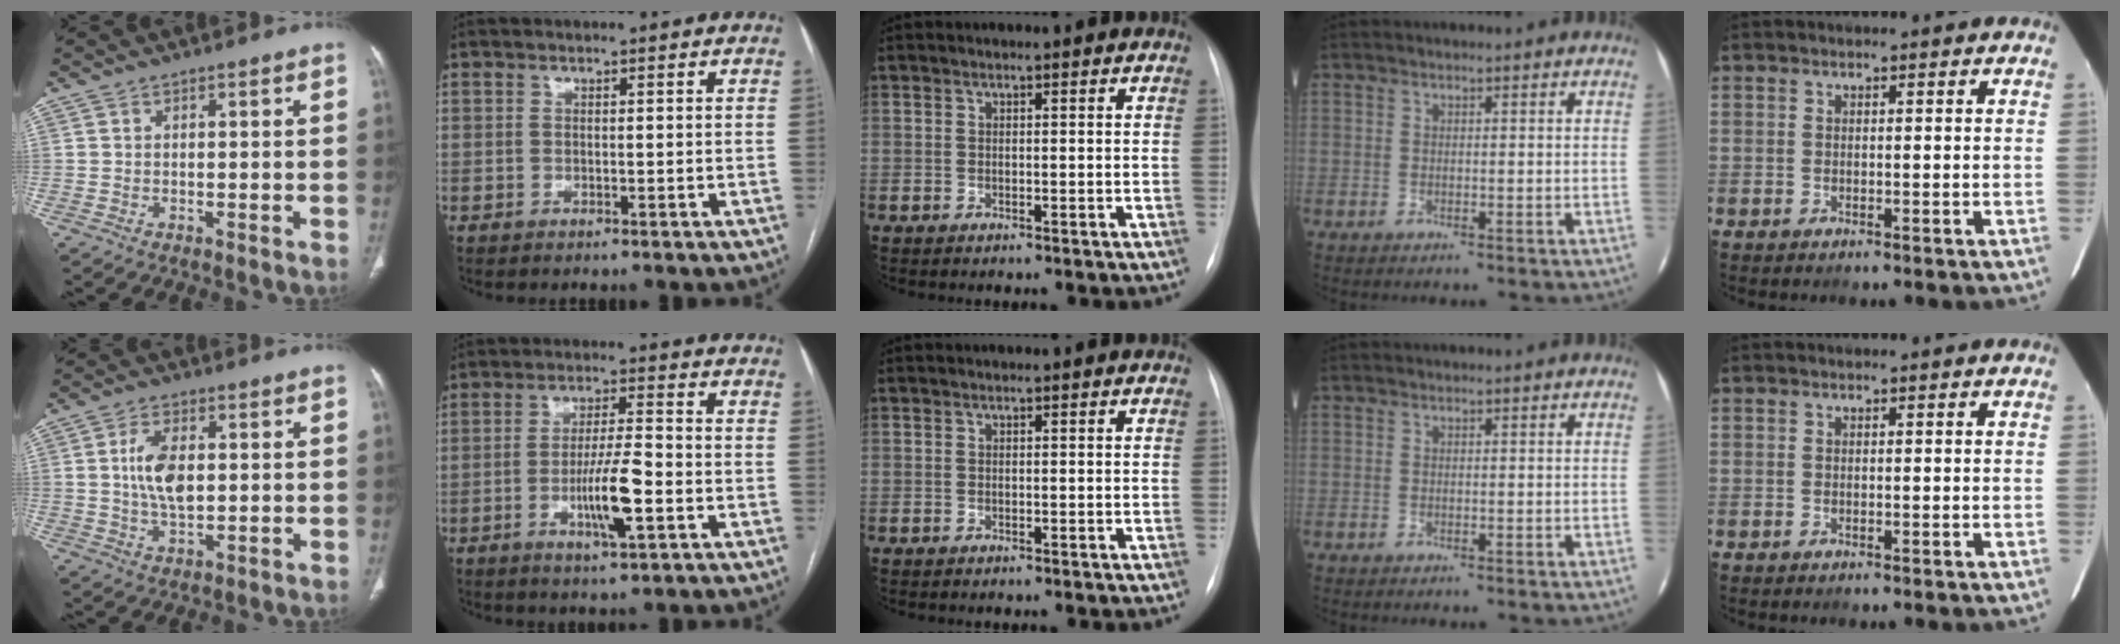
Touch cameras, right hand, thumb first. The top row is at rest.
{"thumb": {"total": 8.1, "force": [0.9, 4.3, 6.8], "torque": [-0.129, -0.002, 0.019]}, "index": {"total": 8.2, "force": [-2.6, 0.8, 7.7], "torque": [-0.141, -0.002, -0.045]}}